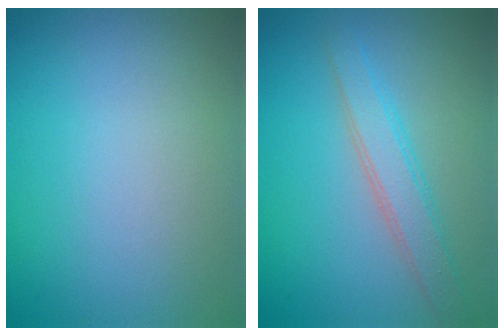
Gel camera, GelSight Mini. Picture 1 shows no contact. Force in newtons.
{"total": 3.1, "press": 3.1, "slide": 0.1}